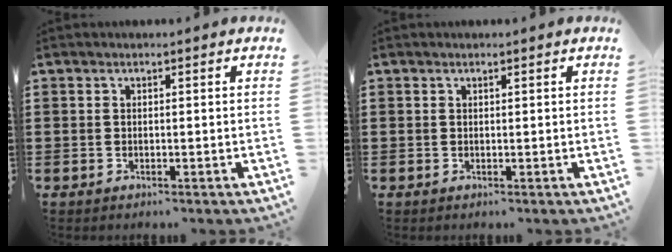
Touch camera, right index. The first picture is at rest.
{"total": 0.0}